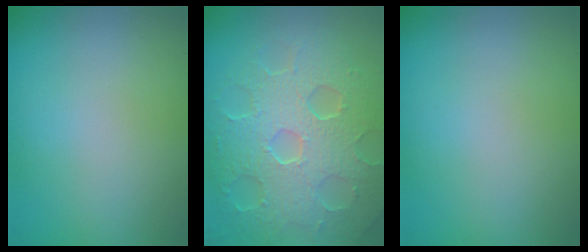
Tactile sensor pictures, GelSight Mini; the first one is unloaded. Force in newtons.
{"total": 8.6, "press": 6.0, "slide": 6.1}
{"total": 0.0}